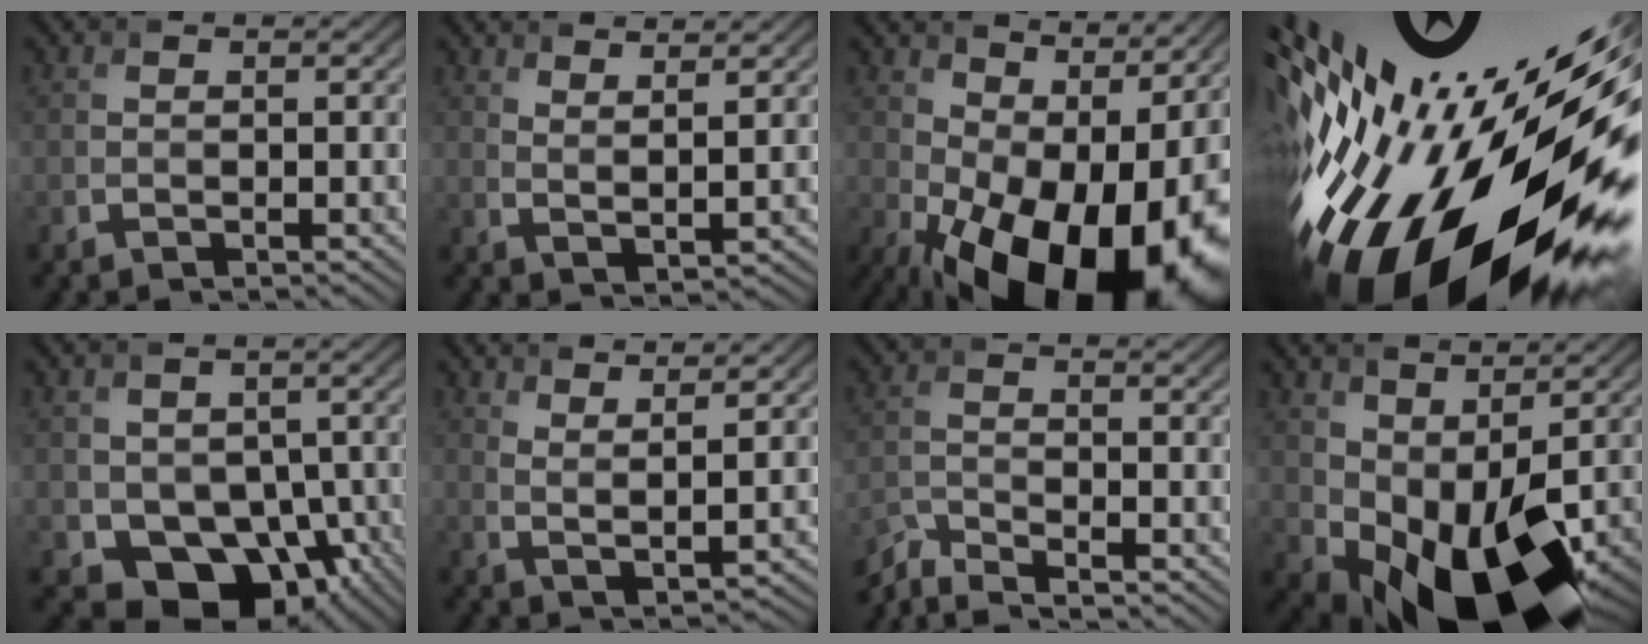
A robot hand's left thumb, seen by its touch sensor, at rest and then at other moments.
{"total": 4.3, "force": [3.7, 0.5, 2.2], "torque": [-0.031, -0.011, 0.066]}
{"total": 18.1, "force": [-2.7, 10.4, 14.5], "torque": [-0.204, -0.018, -0.018]}
{"total": 21.7, "force": [-3.1, 9.0, 19.5], "torque": [-0.335, -0.079, -0.056]}
{"total": 8.2, "force": [-2.5, 6.4, 4.4], "torque": [-0.064, -0.032, -0.034]}
{"total": 5.7, "force": [4.8, 0.8, 3.1], "torque": [-0.058, -0.012, 0.087]}
{"total": 3.9, "force": [-3.8, 0.3, 0.9], "torque": [-0.021, -0.006, -0.091]}
{"total": 11.6, "force": [-0.2, 6.6, 9.5], "torque": [-0.168, -0.016, 0.010]}